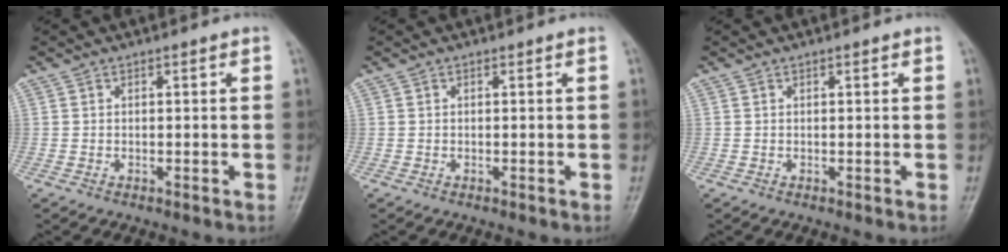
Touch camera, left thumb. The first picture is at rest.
{"total": 0.0}
{"total": 0.6, "force": [0.3, 0.2, 0.5], "torque": [-0.007, 0.000, 0.004]}